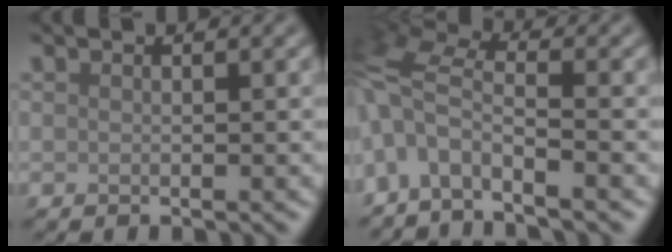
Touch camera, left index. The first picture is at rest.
{"total": 5.6, "force": [-2.7, 2.5, 4.2], "torque": [-0.091, 0.008, -0.066]}